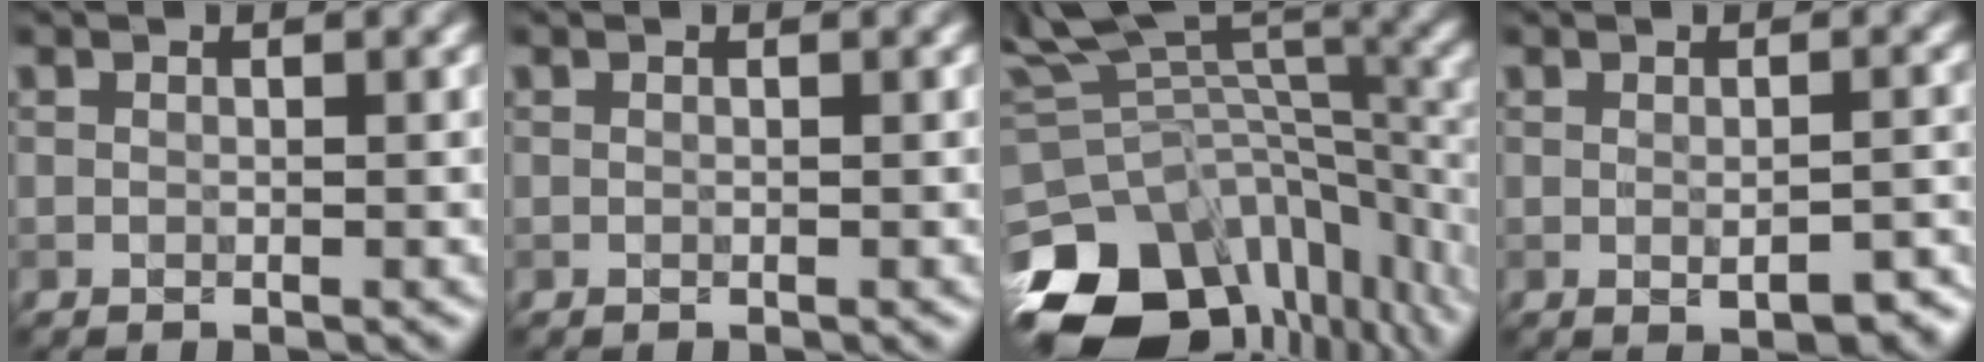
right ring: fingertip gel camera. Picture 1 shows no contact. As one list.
[{"total": 0.0}, {"total": 13.9, "force": [-7.3, 8.9, 7.8], "torque": [-0.144, 0.017, -0.082]}, {"total": 3.1, "force": [-1.5, 0.8, 2.5], "torque": [-0.035, -0.006, -0.005]}]